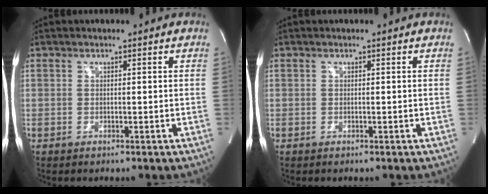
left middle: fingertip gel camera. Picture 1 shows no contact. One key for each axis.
{"total": 0.0}